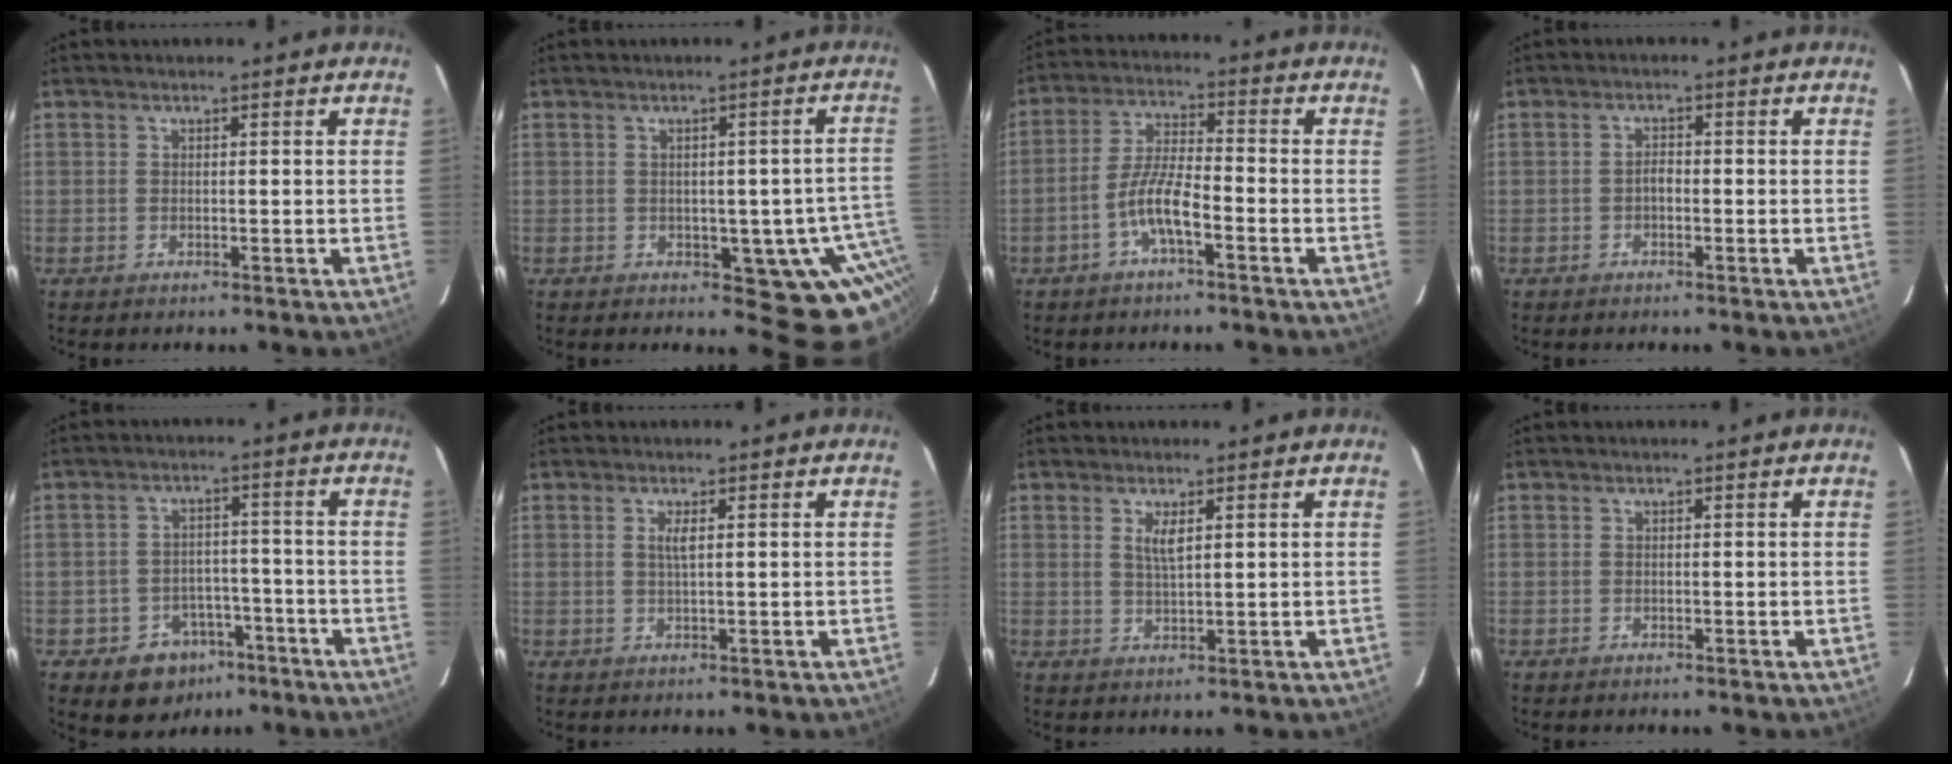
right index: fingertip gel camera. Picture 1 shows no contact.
{"total": 9.2, "force": [-2.6, 6.4, 6.0], "torque": [-0.050, 0.018, -0.022]}
{"total": 6.8, "force": [-3.5, 1.2, 5.7], "torque": [-0.121, 0.009, -0.067]}
{"total": 1.3, "force": [-0.7, 0.7, 0.9], "torque": [-0.016, 0.006, -0.014]}
{"total": 8.8, "force": [-5.3, 6.7, 2.3], "torque": [-0.055, 0.028, -0.057]}
{"total": 1.7, "force": [0.5, 0.1, 1.6], "torque": [-0.029, 0.000, 0.008]}
{"total": 2.8, "force": [1.2, 0.7, 2.5], "torque": [-0.047, -0.002, 0.022]}
{"total": 0.0}